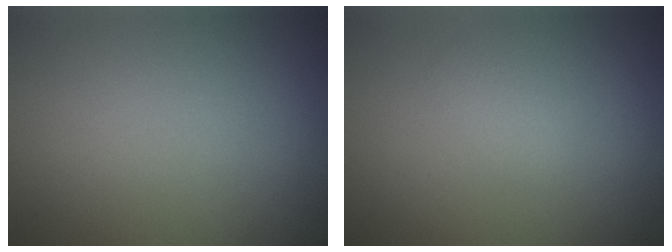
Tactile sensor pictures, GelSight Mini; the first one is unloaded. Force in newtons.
{"total": 1.0, "press": 1.0, "slide": 0.1}